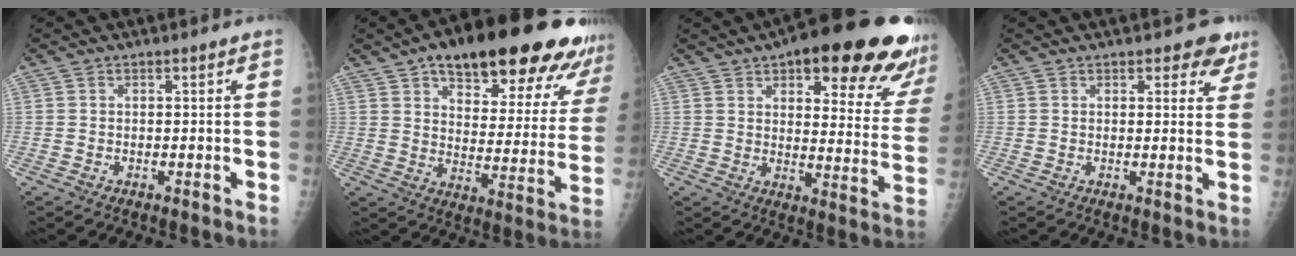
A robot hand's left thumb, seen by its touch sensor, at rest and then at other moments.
{"total": 26.8, "force": [18.2, 9.5, 17.2], "torque": [-0.194, -0.045, 0.242]}
{"total": 25.2, "force": [16.5, 7.6, 17.4], "torque": [-0.184, -0.059, 0.203]}
{"total": 4.7, "force": [3.1, 2.6, 2.4], "torque": [0.012, -0.012, 0.031]}